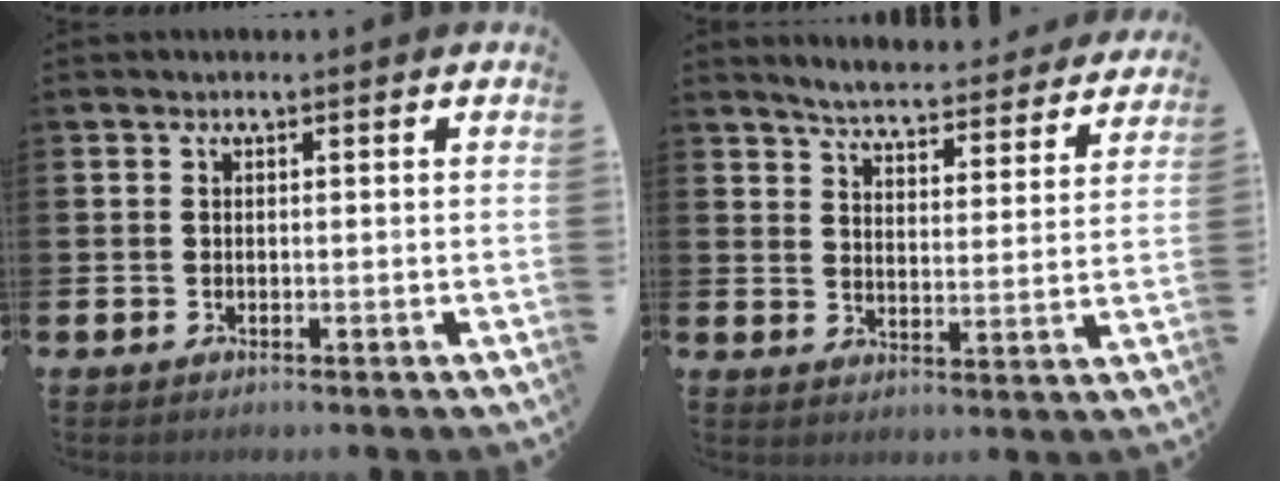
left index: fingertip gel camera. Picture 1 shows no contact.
{"total": 5.4, "force": [5.3, 0.4, 1.0], "torque": [-0.038, -0.041, 0.088]}